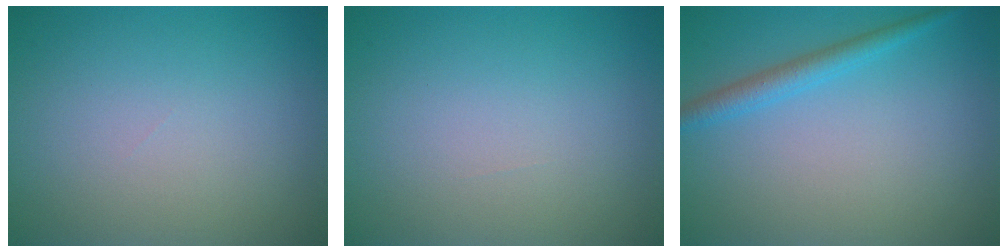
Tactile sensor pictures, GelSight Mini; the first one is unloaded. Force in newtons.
{"total": 0.0}
{"total": 2.2, "press": 2.2, "slide": 0.1}